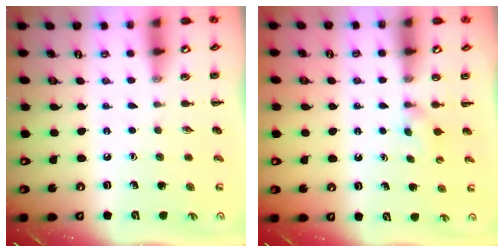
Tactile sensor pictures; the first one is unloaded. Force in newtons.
{"total": 2.4, "press": 2.1, "slide": 1.0}